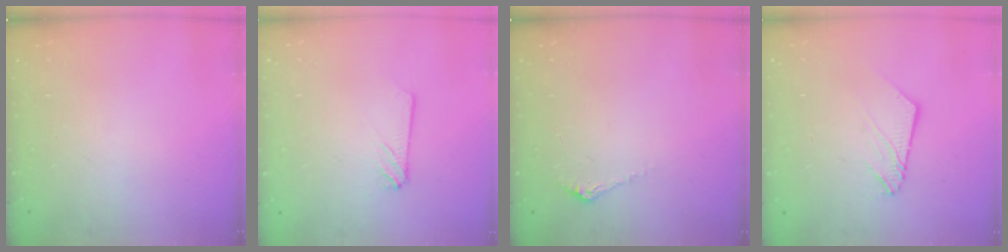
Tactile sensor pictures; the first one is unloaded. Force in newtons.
{"total": 2.4, "press": 2.4, "slide": 0.3}
{"total": 4.8, "press": 4.8, "slide": 0.4}
{"total": 5.8, "press": 5.8, "slide": 0.3}